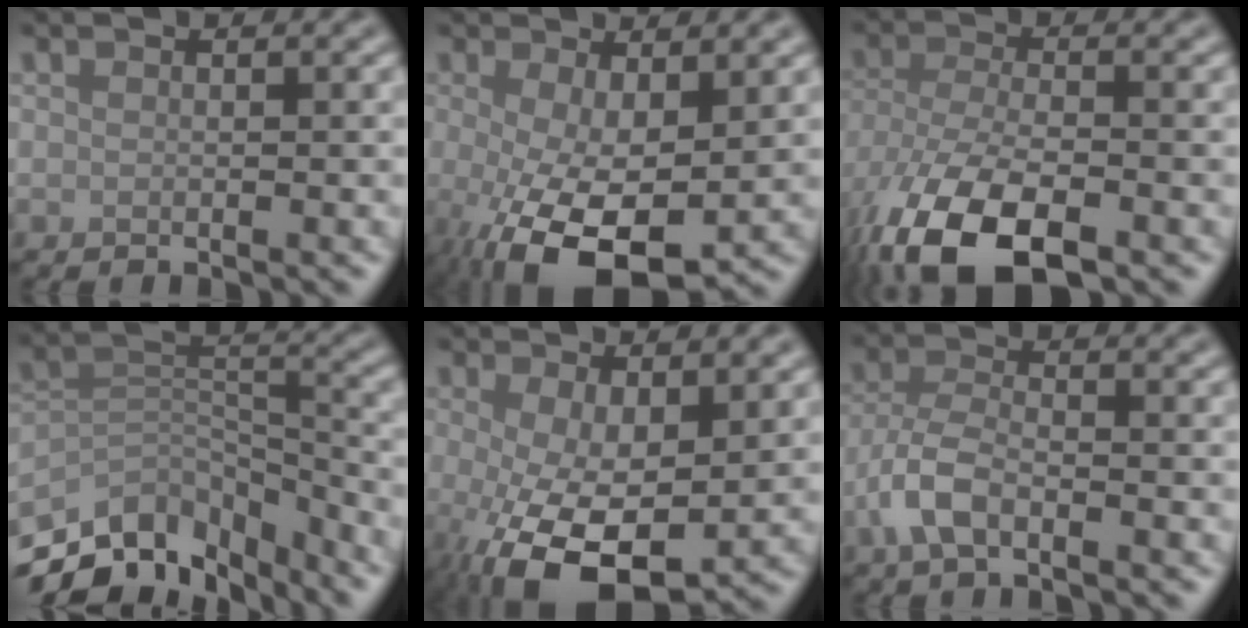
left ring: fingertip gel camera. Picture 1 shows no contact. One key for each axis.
{"total": 9.3, "fx": -2.6, "fy": 3.9, "fz": 8.1, "tx": -0.157, "ty": -0.022, "tz": -0.036}
{"total": 10.6, "fx": -5.9, "fy": 4.9, "fz": 7.3, "tx": -0.159, "ty": -0.028, "tz": -0.112}
{"total": 9.7, "fx": -7.6, "fy": 4.5, "fz": 4.0, "tx": -0.079, "ty": 0.000, "tz": -0.140}
{"total": 9.7, "fx": -2.7, "fy": 4.3, "fz": 8.3, "tx": -0.168, "ty": -0.027, "tz": -0.036}
{"total": 3.8, "fx": -1.8, "fy": 1.6, "fz": 2.9, "tx": -0.061, "ty": 0.006, "tz": -0.048}